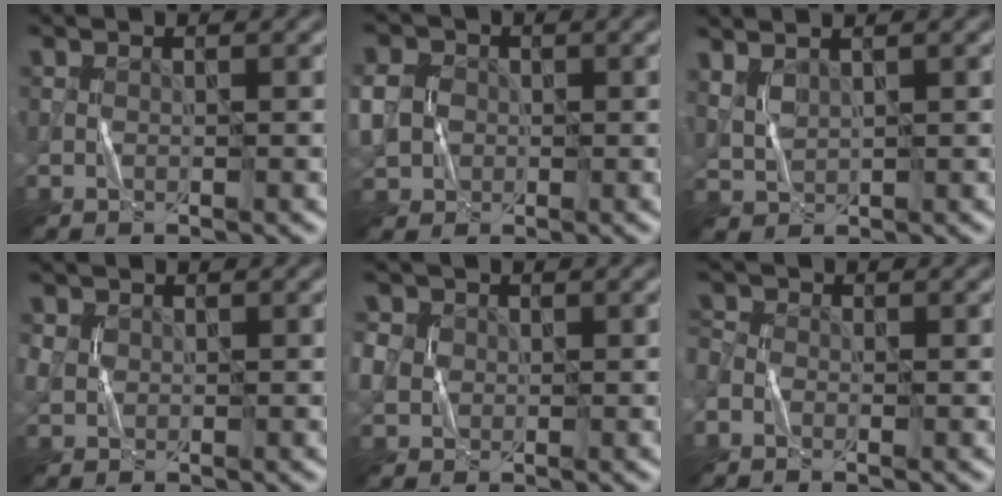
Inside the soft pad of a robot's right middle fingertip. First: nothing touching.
{"total": 5.3, "force": [-0.2, 4.7, 2.4], "torque": [-0.059, 0.011, -0.021]}
{"total": 2.2, "force": [1.8, 0.6, 1.1], "torque": [-0.026, 0.007, 0.038]}
{"total": 1.5, "force": [0.3, 1.3, 0.5], "torque": [-0.012, 0.002, 0.003]}
{"total": 3.6, "force": [0.3, 3.3, 1.5], "torque": [-0.050, 0.018, 0.001]}
{"total": 1.8, "force": [-0.8, 1.4, 0.7], "torque": [-0.019, 0.005, -0.026]}